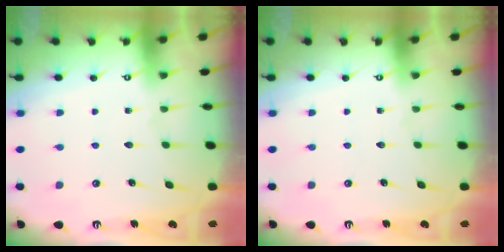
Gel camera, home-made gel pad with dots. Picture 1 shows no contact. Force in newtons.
{"total": 0.0}